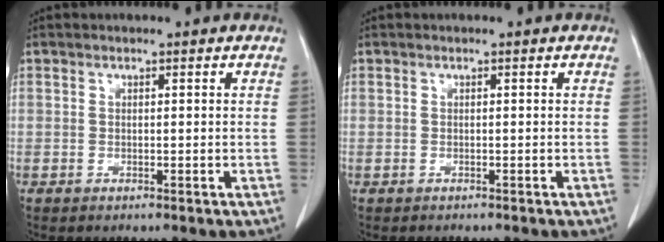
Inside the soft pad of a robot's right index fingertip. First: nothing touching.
{"total": 1.7, "force": [-1.5, 0.7, 0.5], "torque": [-0.008, -0.002, -0.018]}